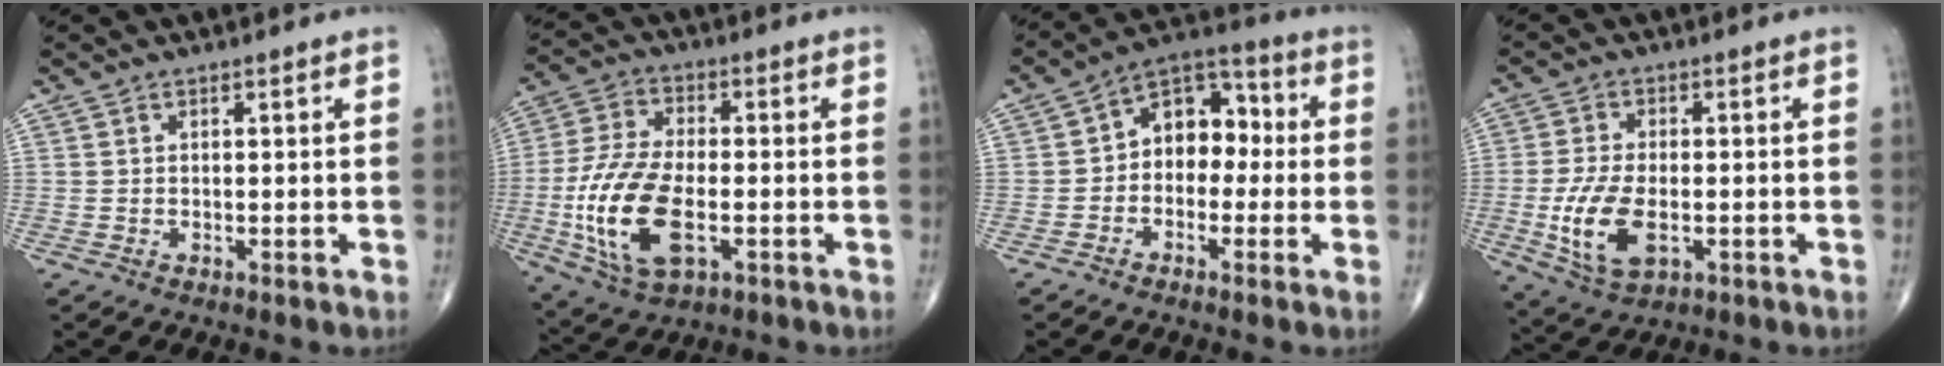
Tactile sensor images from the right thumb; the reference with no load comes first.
{"total": 16.2, "force": [-3.6, 8.0, 13.6], "torque": [-0.286, 0.007, -0.059]}
{"total": 10.0, "force": [-0.4, 7.1, 7.0], "torque": [-0.065, 0.043, -0.027]}
{"total": 10.3, "force": [-2.3, 5.4, 8.4], "torque": [-0.172, -0.004, -0.035]}